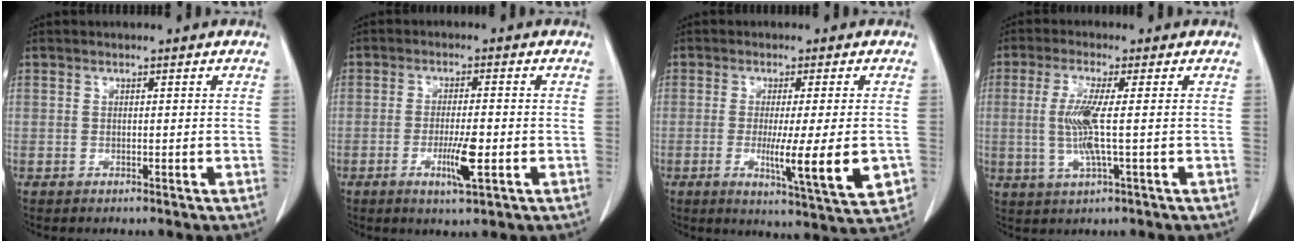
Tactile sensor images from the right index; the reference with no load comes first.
{"total": 5.1, "force": [-1.8, 0.4, 4.8], "torque": [-0.090, -0.008, -0.029]}
{"total": 11.1, "force": [-2.5, 0.6, 10.9], "torque": [-0.152, -0.028, -0.034]}
{"total": 6.4, "force": [-0.1, 0.2, 6.4], "torque": [-0.141, -0.003, -0.003]}